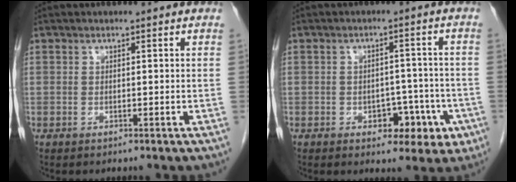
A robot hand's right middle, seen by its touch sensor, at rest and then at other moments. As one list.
[{"total": 6.6, "force": [-2.5, 4.0, 4.7], "torque": [-0.044, 0.017, -0.024]}]